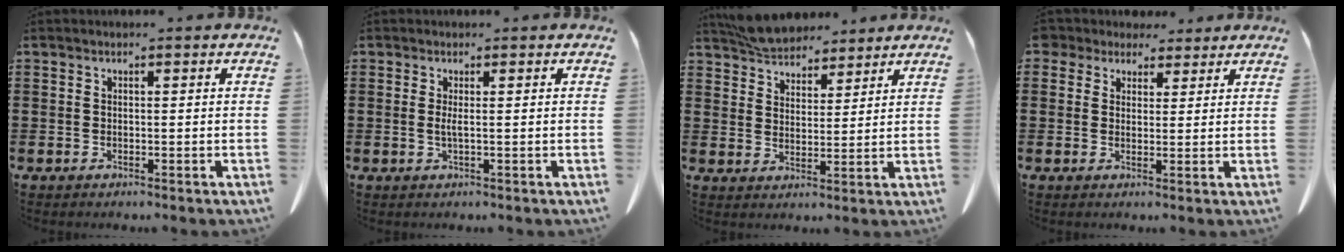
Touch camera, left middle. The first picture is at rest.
{"total": 1.2, "force": [0.0, -0.2, 1.2], "torque": [-0.024, -0.003, -0.001]}
{"total": 6.4, "force": [6.1, 1.6, 1.1], "torque": [-0.043, -0.016, 0.115]}
{"total": 3.6, "force": [2.9, 2.1, 0.6], "torque": [-0.017, 0.003, 0.052]}